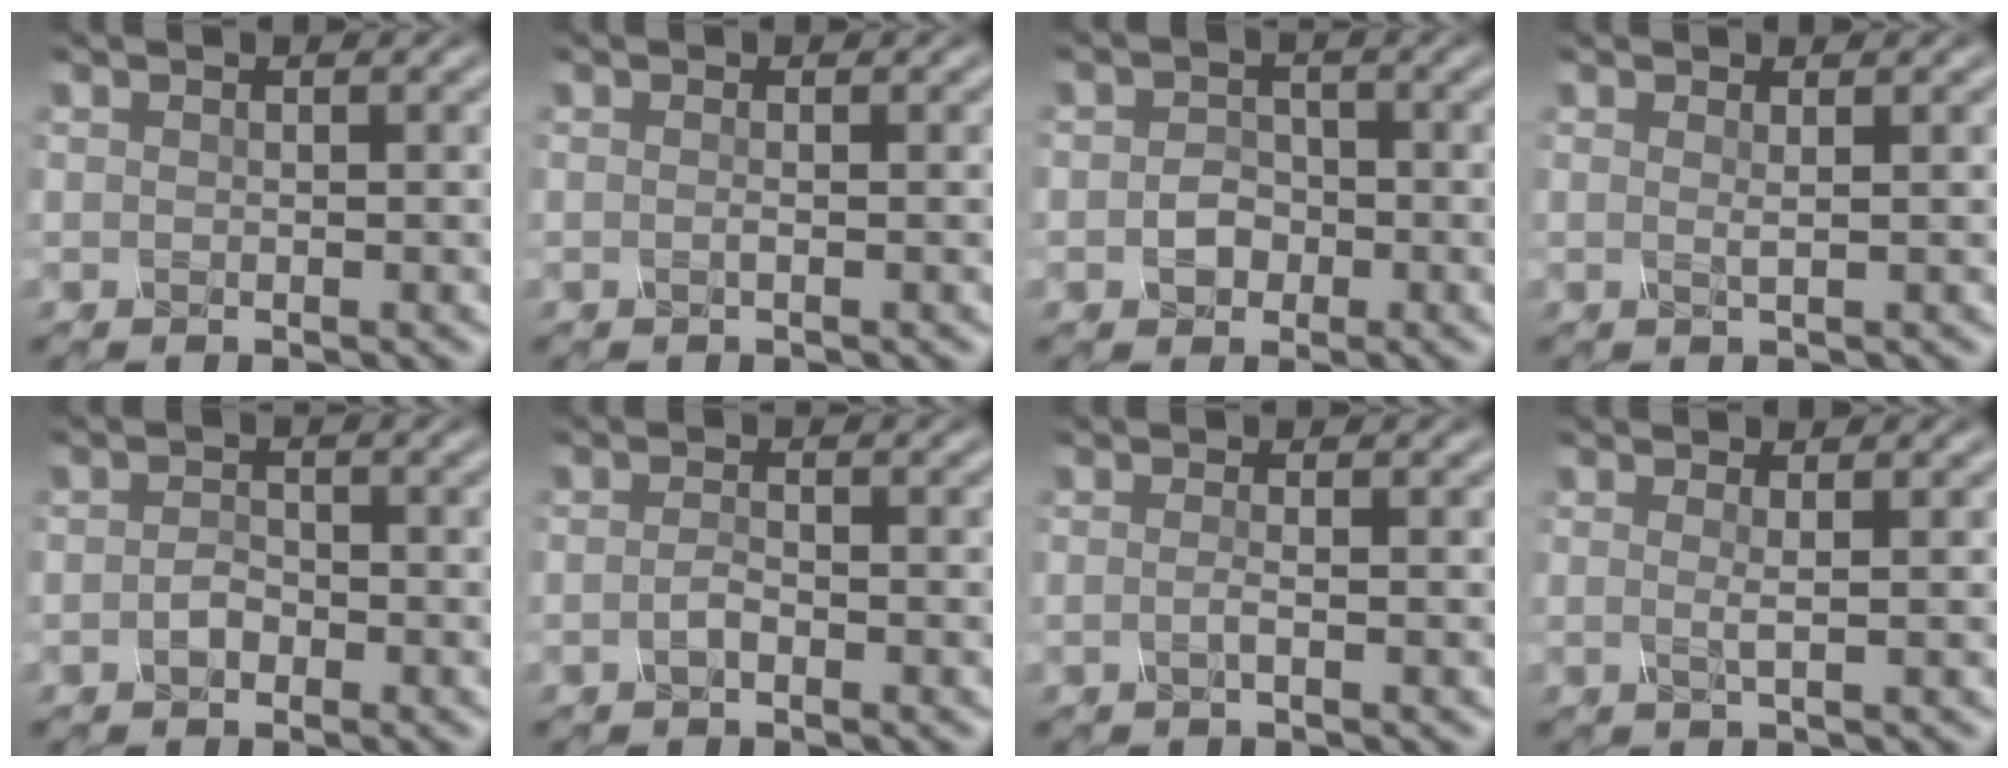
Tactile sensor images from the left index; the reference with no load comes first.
{"total": 0.6, "force": [-0.4, 0.2, 0.4], "torque": [-0.004, 0.001, -0.009]}
{"total": 2.1, "force": [-1.2, 1.6, 0.7], "torque": [-0.011, -0.003, -0.023]}
{"total": 0.8, "force": [0.2, 0.3, 0.7], "torque": [-0.007, -0.002, -0.005]}
{"total": 1.5, "force": [-1.1, 0.8, 0.5], "torque": [-0.011, 0.000, -0.022]}
{"total": 1.3, "force": [-1.1, 0.3, 0.6], "torque": [-0.013, 0.000, -0.020]}
{"total": 1.2, "force": [-0.8, 0.4, 0.9], "torque": [-0.010, -0.002, -0.017]}
{"total": 1.0, "force": [-0.1, 0.3, 1.0], "torque": [-0.016, -0.002, -0.008]}